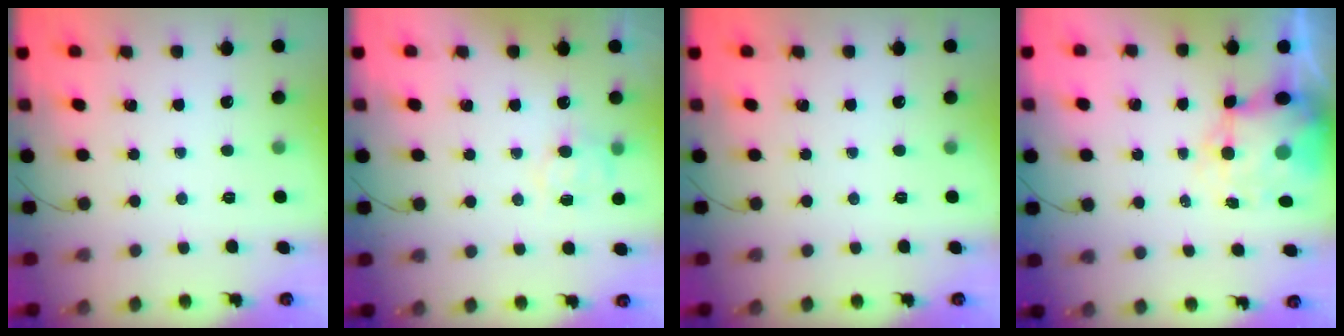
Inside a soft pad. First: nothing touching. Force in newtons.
{"total": 7.4, "press": 7.2, "slide": 1.7}
{"total": 0.0}
{"total": 8.9, "press": 8.6, "slide": 2.2}